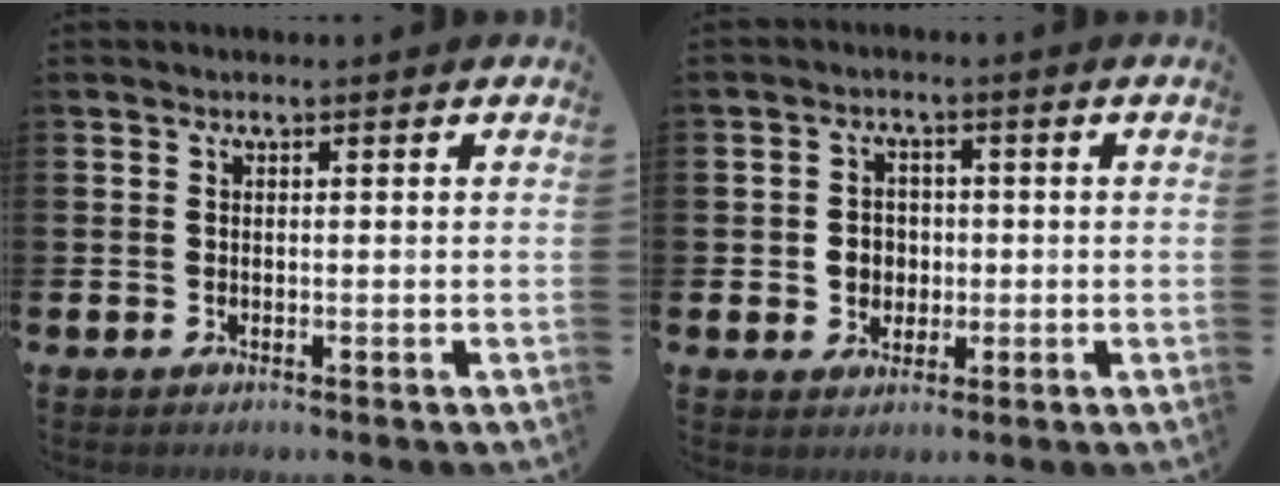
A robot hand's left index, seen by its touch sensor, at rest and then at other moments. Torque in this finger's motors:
{"motor_torque": [0.24, 0.00, 0.09, 0.06]}